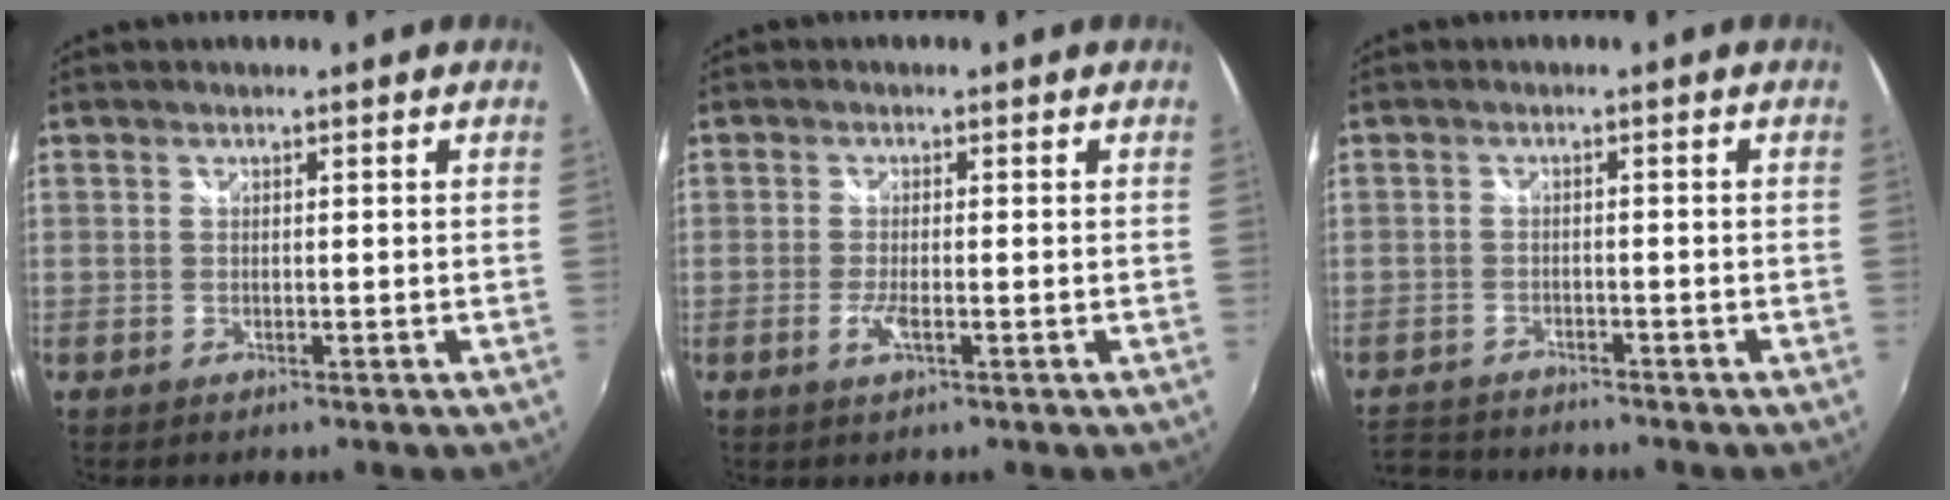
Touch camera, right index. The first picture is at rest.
{"total": 2.6, "force": [-1.0, 0.5, 2.4], "torque": [-0.051, -0.007, -0.019]}
{"total": 6.3, "force": [-5.8, 2.3, 0.8], "torque": [-0.043, 0.004, -0.108]}